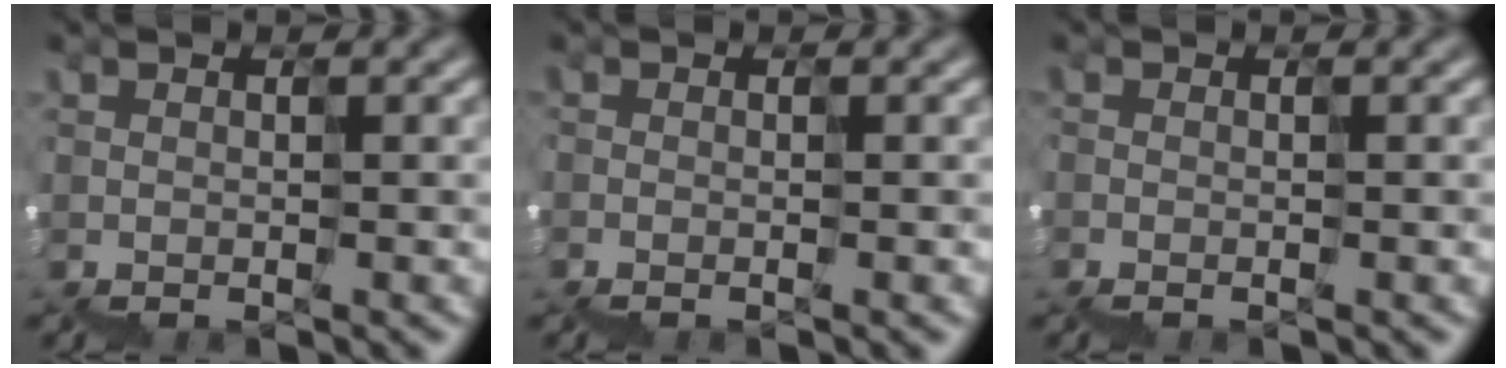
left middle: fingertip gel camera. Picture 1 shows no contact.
{"total": 0.6, "force": [-0.4, 0.2, 0.4], "torque": [-0.007, -0.001, -0.008]}
{"total": 0.0}